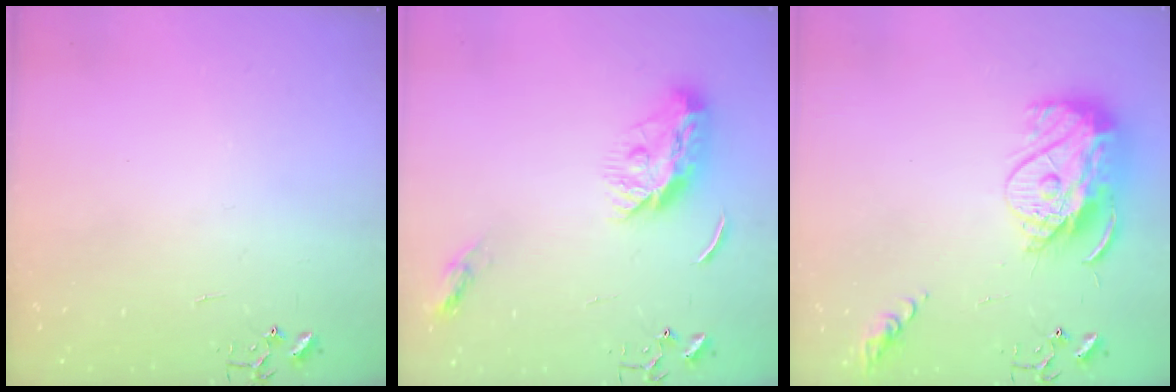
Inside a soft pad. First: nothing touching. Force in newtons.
{"total": 11.5, "press": 11.5, "slide": 0.2}
{"total": 15.7, "press": 15.6, "slide": 1.6}